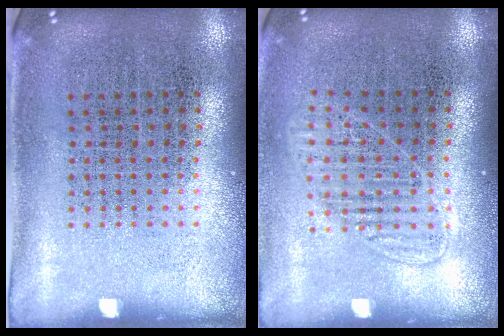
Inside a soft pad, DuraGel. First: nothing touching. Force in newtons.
{"total": 1.3, "press": 1.2, "slide": 0.7}